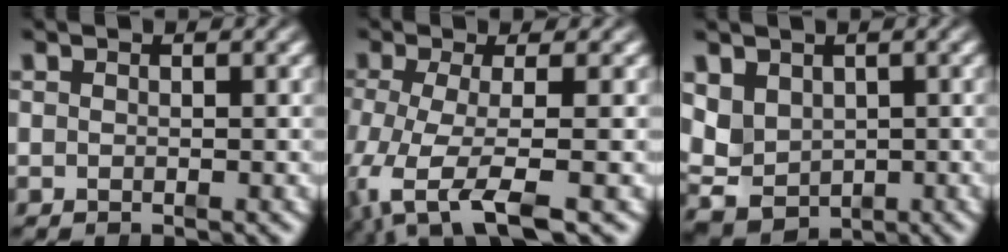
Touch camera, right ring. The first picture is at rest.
{"total": 8.5, "force": [-5.0, 4.3, 5.3], "torque": [-0.136, -0.053, -0.062]}
{"total": 6.1, "force": [-0.2, 5.3, 3.0], "torque": [-0.093, -0.038, 0.015]}